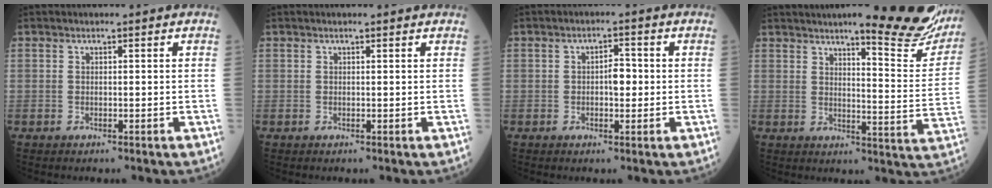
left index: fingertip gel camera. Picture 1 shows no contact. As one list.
[{"total": 1.7, "force": [1.6, 0.2, 0.5], "torque": [-0.012, 0.008, 0.016]}, {"total": 2.7, "force": [-0.2, 1.3, 2.4], "torque": [-0.036, 0.003, -0.004]}, {"total": 16.7, "force": [13.7, 1.4, 9.3], "torque": [-0.111, -0.054, 0.160]}]